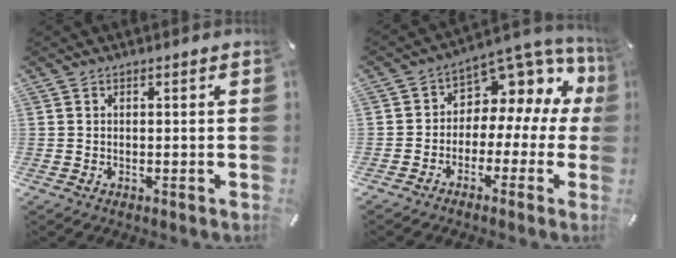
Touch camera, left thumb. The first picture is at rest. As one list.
[{"total": 7.7, "force": [2.1, 6.1, 4.2], "torque": [-0.070, -0.028, 0.039]}]